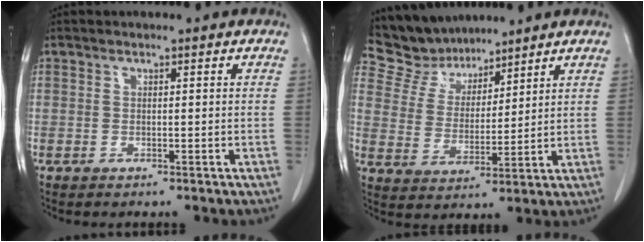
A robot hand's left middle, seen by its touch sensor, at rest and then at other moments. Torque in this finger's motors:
{"motor_torque": [0.06, -0.17, 0.02, -0.05]}